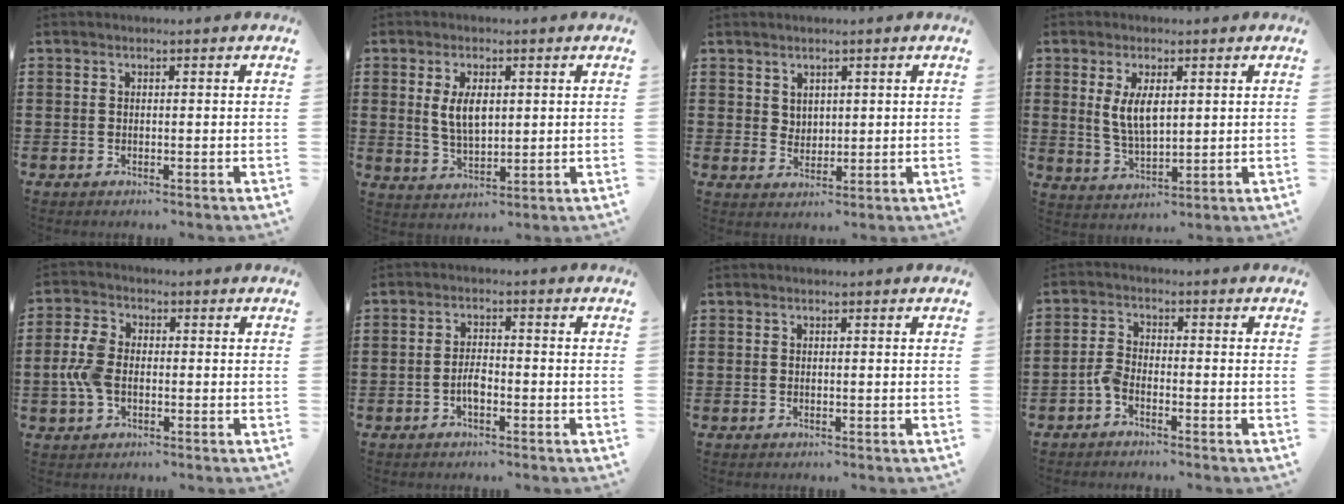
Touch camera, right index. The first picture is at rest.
{"total": 5.4, "force": [1.0, 2.7, 4.5], "torque": [-0.086, 0.005, 0.016]}
{"total": 2.7, "force": [1.9, 1.8, 0.2], "torque": [-0.011, 0.008, 0.037]}
{"total": 5.4, "force": [1.2, 2.4, 4.7], "torque": [-0.097, 0.005, 0.021]}
{"total": 5.7, "force": [-0.9, 3.7, 4.2], "torque": [-0.113, -0.003, -0.024]}
{"total": 2.8, "force": [-1.1, 0.9, 2.3], "torque": [-0.053, -0.002, -0.022]}
{"total": 0.0}
{"total": 2.7, "force": [-2.0, 1.0, 1.6], "torque": [-0.052, 0.000, -0.044]}